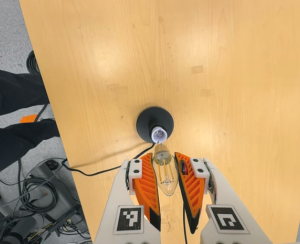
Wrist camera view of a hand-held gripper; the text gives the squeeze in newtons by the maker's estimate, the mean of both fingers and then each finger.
{"total": 21.1, "left": 24.0, "right": 18.1}